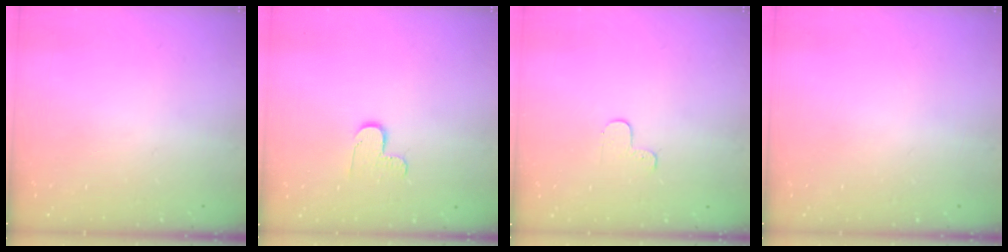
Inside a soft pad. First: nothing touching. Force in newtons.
{"total": 6.3, "press": 6.3, "slide": 0.3}
{"total": 3.2, "press": 3.2, "slide": 0.3}
{"total": 0.0}